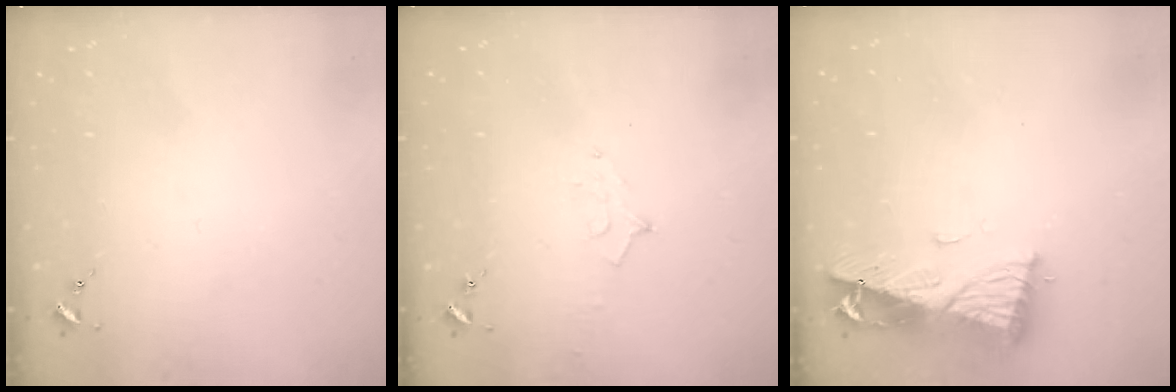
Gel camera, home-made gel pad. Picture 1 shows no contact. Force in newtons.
{"total": 7.4, "press": 7.3, "slide": 1.1}
{"total": 10.7, "press": 10.6, "slide": 1.5}